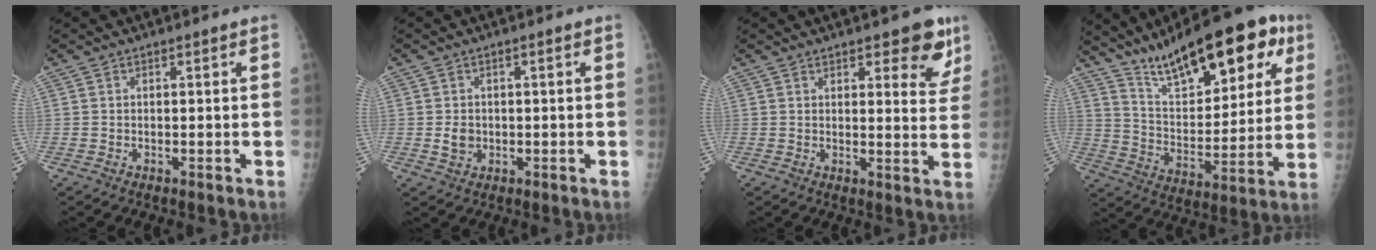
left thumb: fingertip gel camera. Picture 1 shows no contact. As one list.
[{"total": 2.8, "force": [-0.3, 2.3, 1.6], "torque": [-0.018, 0.001, -0.001]}, {"total": 7.6, "force": [5.0, 3.0, 5.0], "torque": [-0.022, -0.027, 0.059]}, {"total": 23.0, "force": [13.6, 8.8, 16.3], "torque": [-0.206, -0.038, 0.222]}]